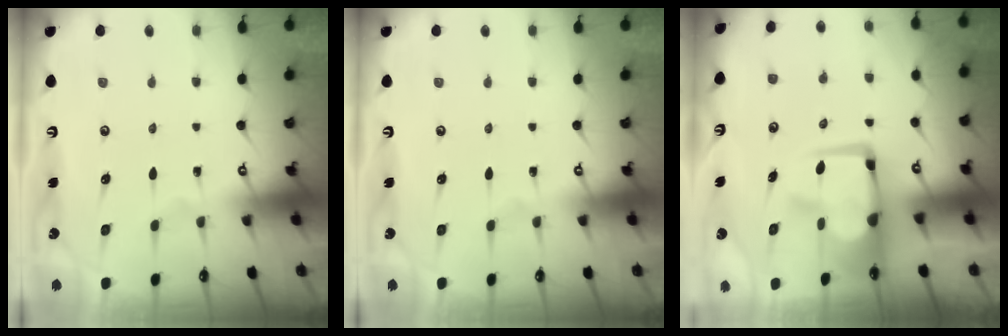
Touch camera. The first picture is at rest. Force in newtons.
{"total": 0.0}
{"total": 6.5, "press": 6.4, "slide": 1.2}